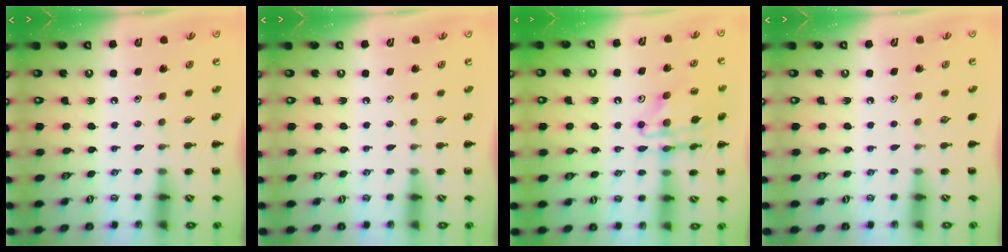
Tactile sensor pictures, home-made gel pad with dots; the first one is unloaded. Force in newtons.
{"total": 0.0}
{"total": 15.0, "press": 14.7, "slide": 3.1}
{"total": 0.0}